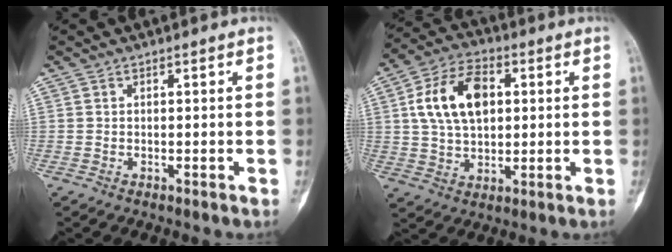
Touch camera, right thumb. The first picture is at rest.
{"total": 13.3, "force": [2.7, 8.4, 10.0], "torque": [-0.169, 0.010, 0.044]}